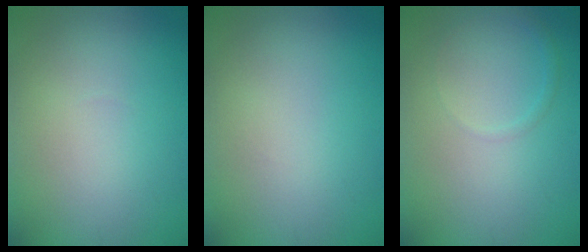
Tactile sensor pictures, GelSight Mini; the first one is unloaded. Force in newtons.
{"total": 0.0}
{"total": 0.7, "press": 0.7, "slide": 0.1}